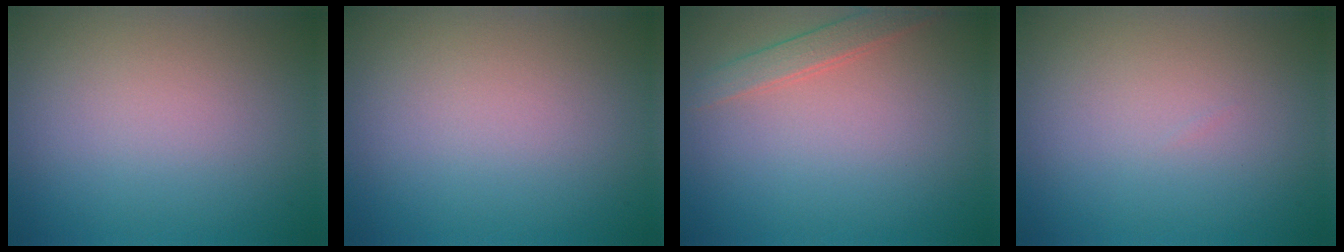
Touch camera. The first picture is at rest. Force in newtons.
{"total": 0.0}
{"total": 1.8, "press": 1.8, "slide": 0.1}
{"total": 0.0}